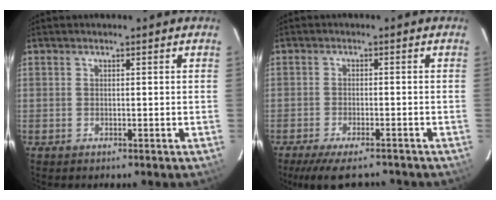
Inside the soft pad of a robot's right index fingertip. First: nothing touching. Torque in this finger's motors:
{"motor_torque": [0.83, -0.57, 0.27, 0.05]}